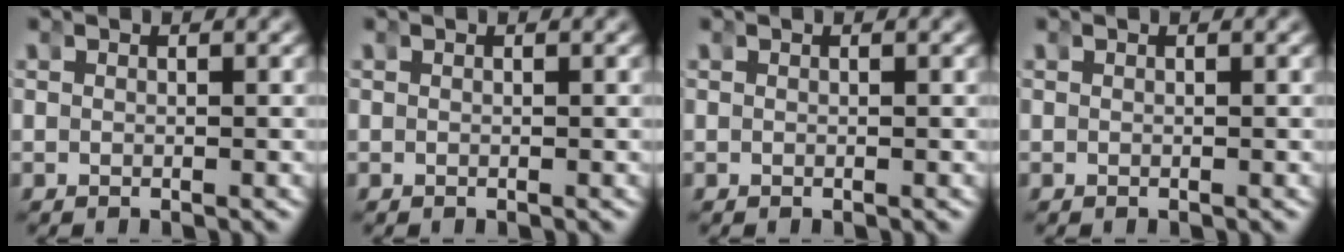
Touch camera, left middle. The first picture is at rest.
{"total": 0.0}
{"total": 0.0}
{"total": 0.0}